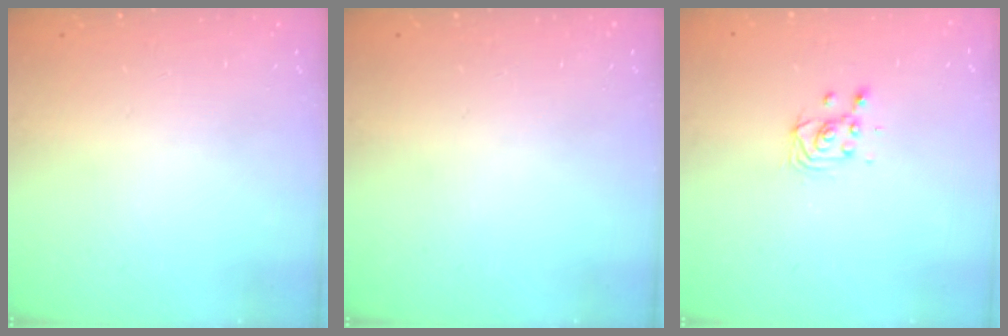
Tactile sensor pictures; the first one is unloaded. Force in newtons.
{"total": 0.0}
{"total": 3.2, "press": 3.2, "slide": 0.6}